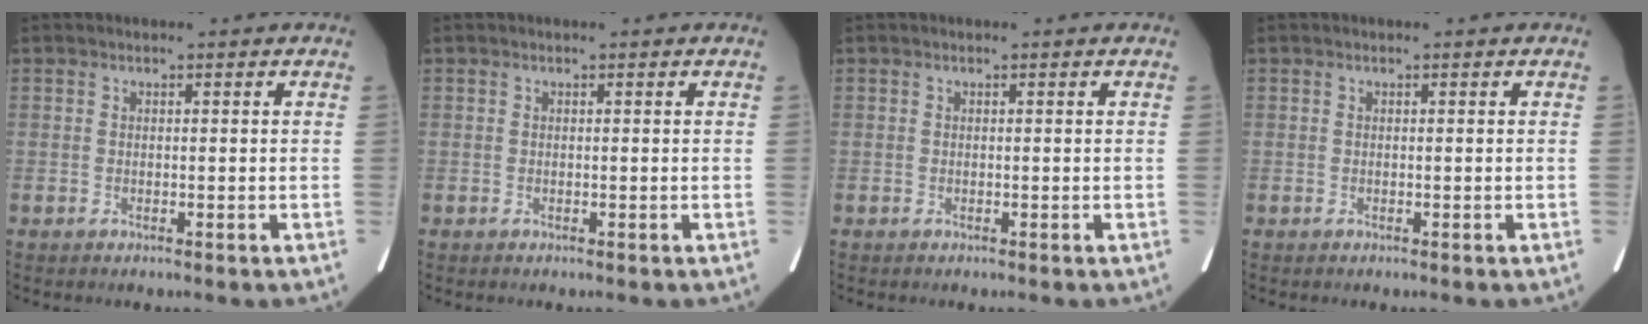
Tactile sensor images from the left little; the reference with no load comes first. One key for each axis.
{"total": 0.0}
{"total": 0.0}
{"total": 0.0}